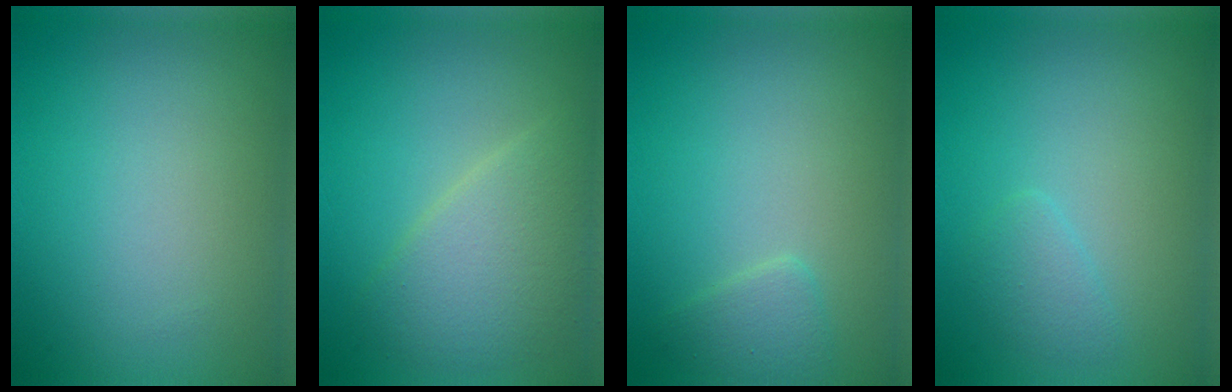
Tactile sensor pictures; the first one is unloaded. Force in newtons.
{"total": 4.4, "press": 4.4, "slide": 0.4}
{"total": 1.5, "press": 1.5, "slide": 0.1}
{"total": 1.3, "press": 1.3, "slide": 0.1}